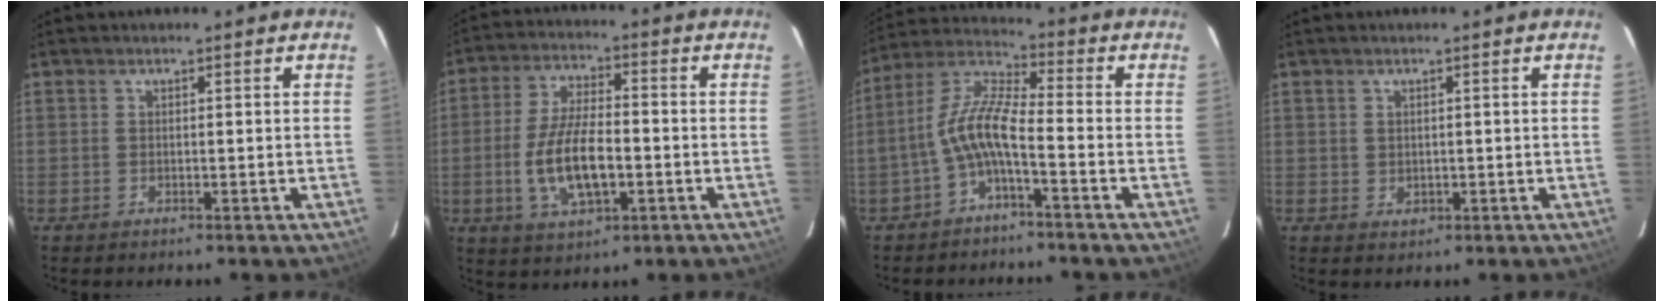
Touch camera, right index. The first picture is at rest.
{"total": 11.6, "force": [-2.7, 4.5, 10.4], "torque": [-0.209, -0.002, -0.045]}
{"total": 8.0, "force": [-3.2, 1.5, 7.2], "torque": [-0.170, 0.017, -0.064]}
{"total": 1.3, "force": [0.4, 1.2, 0.4], "torque": [-0.002, 0.004, 0.011]}